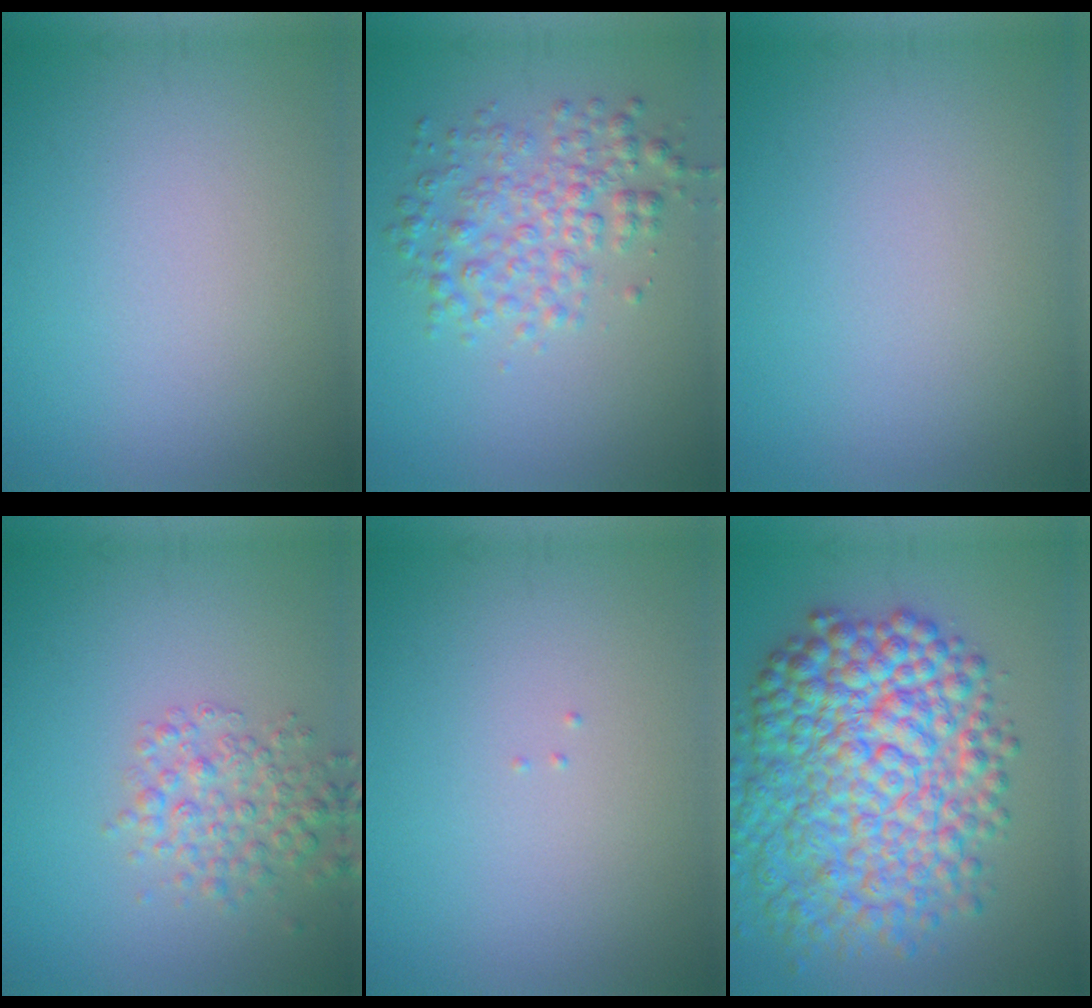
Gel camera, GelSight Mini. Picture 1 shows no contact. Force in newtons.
{"total": 4.0, "press": 4.0, "slide": 0.0}
{"total": 0.0}
{"total": 3.4, "press": 3.4, "slide": 0.1}
{"total": 0.0}
{"total": 11.7, "press": 11.7, "slide": 0.2}